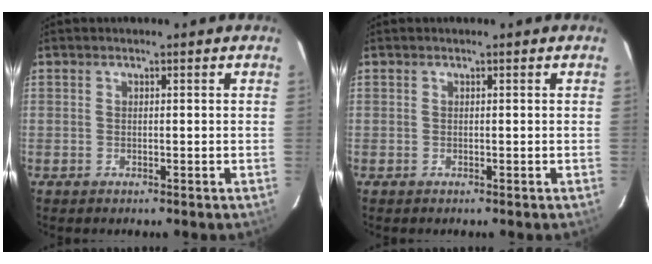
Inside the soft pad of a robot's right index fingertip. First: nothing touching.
{"total": 0.0}